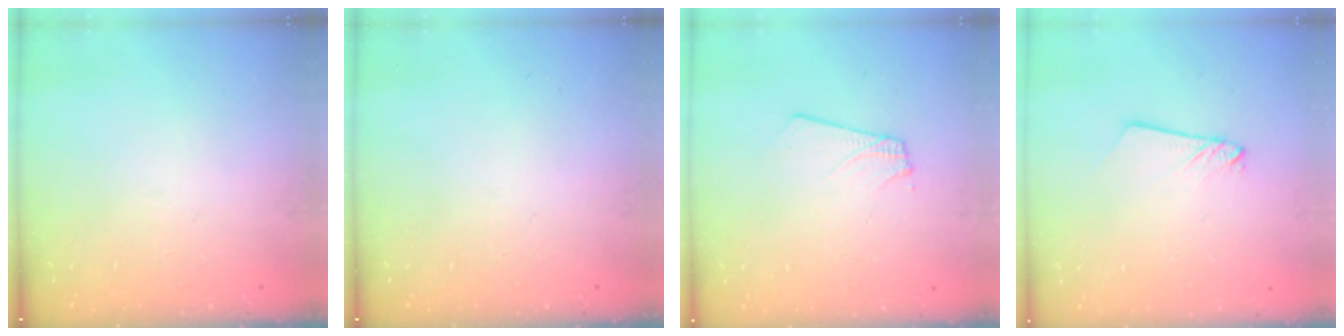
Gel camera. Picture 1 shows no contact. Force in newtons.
{"total": 0.0}
{"total": 2.3, "press": 2.3, "slide": 0.3}
{"total": 2.1, "press": 2.1, "slide": 0.2}